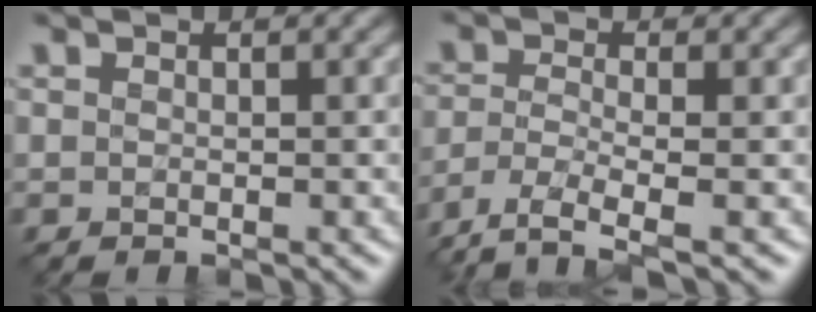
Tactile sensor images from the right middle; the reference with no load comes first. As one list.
[{"total": 4.4, "force": [-3.1, 1.1, 2.9], "torque": [-0.066, -0.012, -0.068]}]